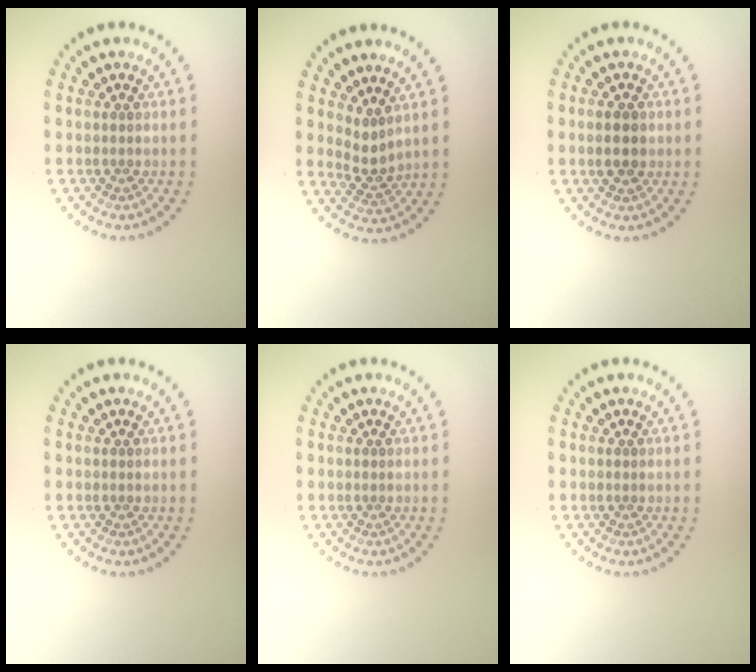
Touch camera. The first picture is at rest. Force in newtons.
{"total": 2.1, "press": 1.4, "slide": 1.5}
{"total": 2.2, "press": 2.1, "slide": 0.1}
{"total": 0.0}
{"total": 0.0}
{"total": 0.0}